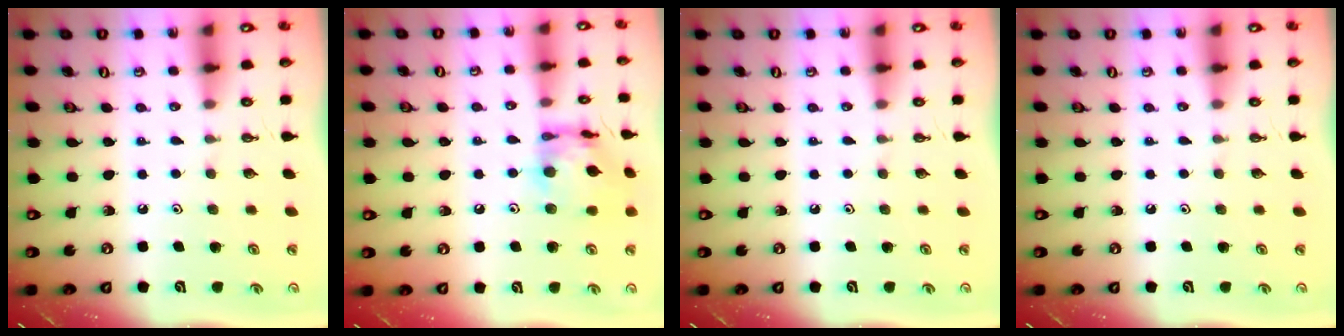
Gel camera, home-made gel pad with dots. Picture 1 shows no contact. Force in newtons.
{"total": 14.1, "press": 14.0, "slide": 1.2}
{"total": 0.0}
{"total": 0.0}